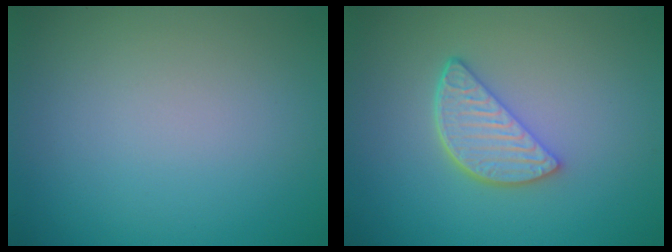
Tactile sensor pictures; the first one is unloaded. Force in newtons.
{"total": 3.7, "press": 3.0, "slide": 2.2}